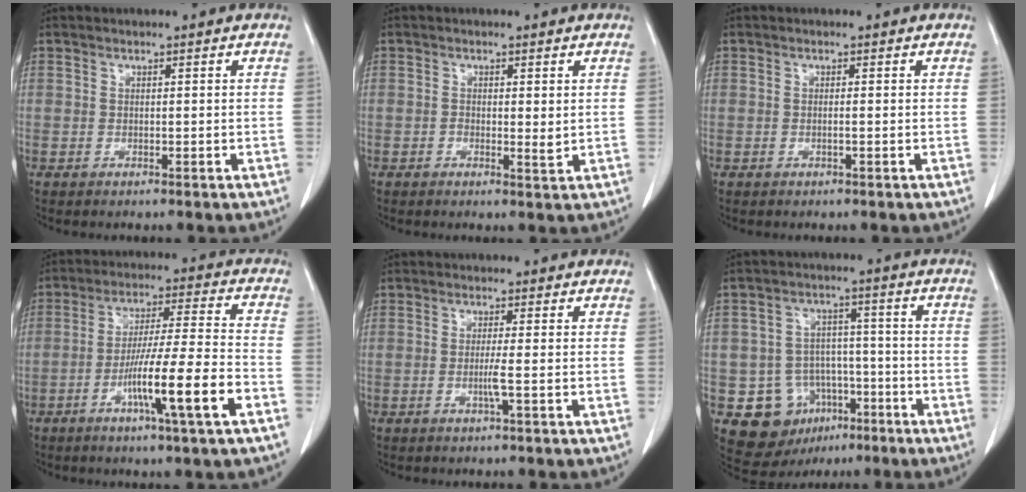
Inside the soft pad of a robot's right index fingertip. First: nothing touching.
{"total": 2.0, "force": [0.0, 0.7, 1.9], "torque": [-0.029, -0.004, 0.000]}
{"total": 0.6, "force": [-0.2, -0.1, 0.6], "torque": [-0.010, 0.001, -0.003]}
{"total": 12.9, "force": [-5.5, -0.7, 11.7], "torque": [-0.206, -0.006, -0.096]}
{"total": 2.2, "force": [-0.6, -0.6, 2.0], "torque": [-0.040, -0.003, -0.014]}
{"total": 10.7, "force": [-4.7, 9.0, 3.4], "torque": [-0.053, 0.032, -0.060]}